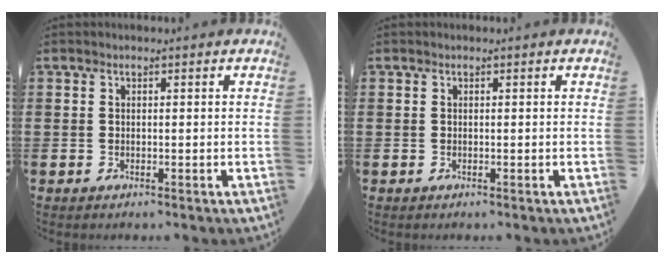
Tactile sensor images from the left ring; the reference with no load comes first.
{"total": 0.0}